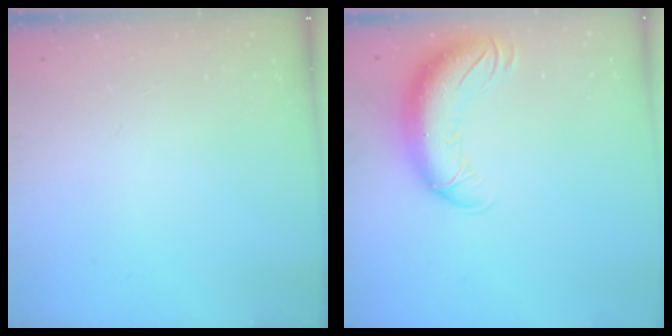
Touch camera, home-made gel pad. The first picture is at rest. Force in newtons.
{"total": 13.4, "press": 13.0, "slide": 3.1}